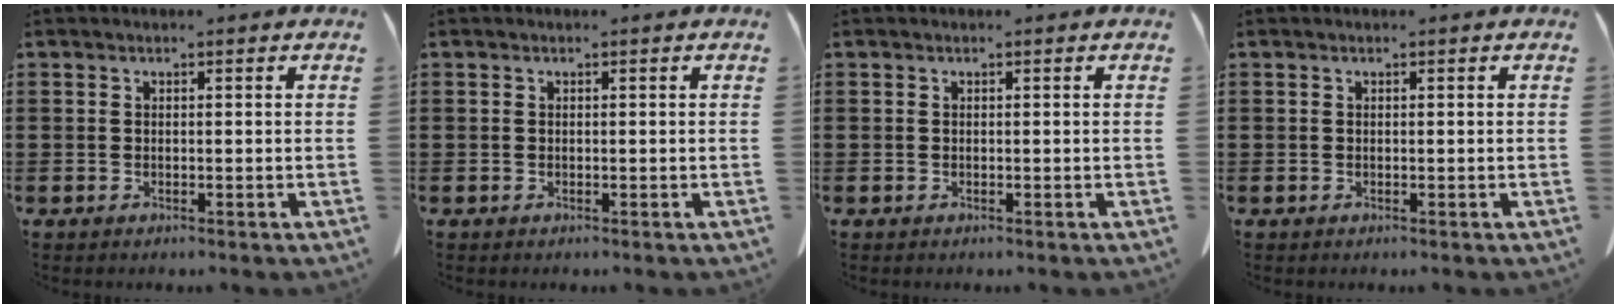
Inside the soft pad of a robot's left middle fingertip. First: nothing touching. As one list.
[{"total": 0.0}, {"total": 0.0}, {"total": 0.0}]